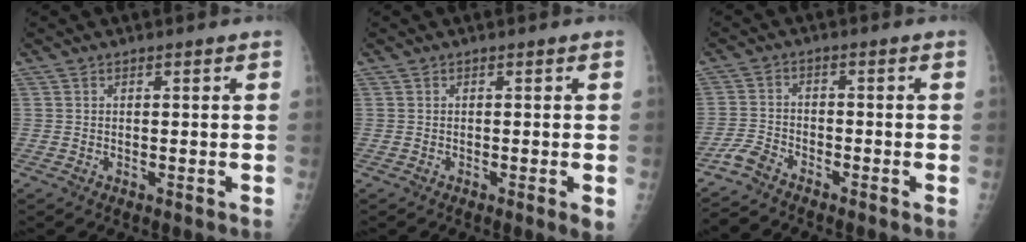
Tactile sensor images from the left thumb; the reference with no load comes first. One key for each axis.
{"total": 1.9, "fx": -0.4, "fy": 0.2, "fz": 1.9, "tx": -0.032, "ty": -0.007, "tz": -0.007}
{"total": 3.4, "fx": -3.4, "fy": 0.6, "fz": 0.4, "tx": -0.018, "ty": 0.007, "tz": -0.073}